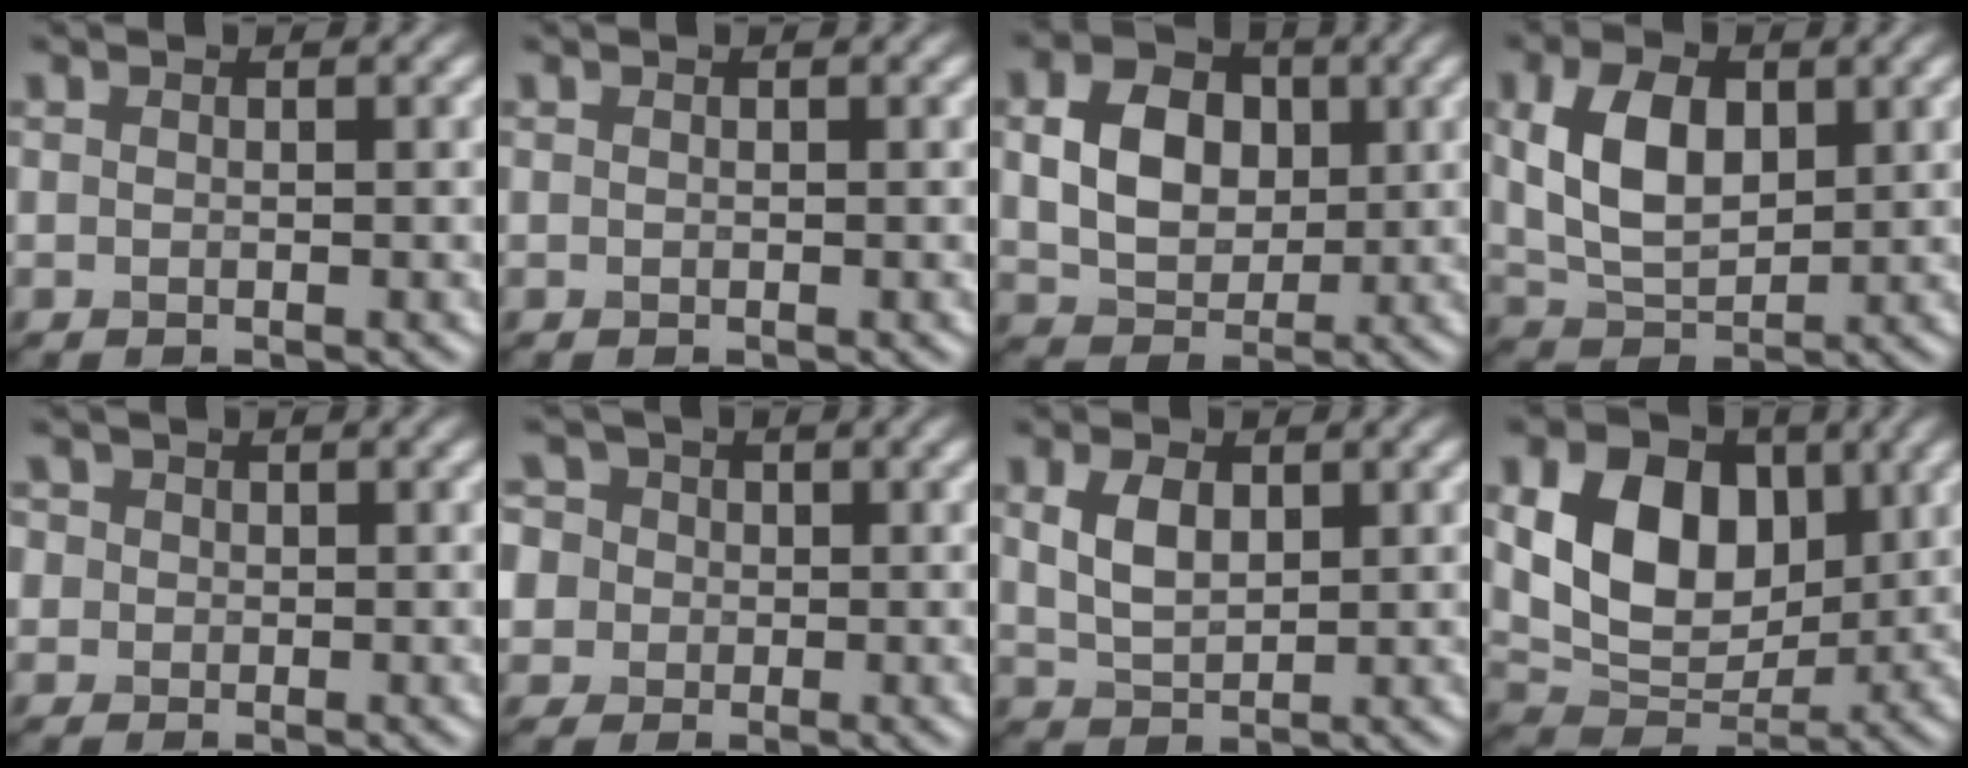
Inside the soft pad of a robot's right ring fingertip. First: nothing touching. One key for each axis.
{"total": 0.0}
{"total": 5.9, "fx": 1.1, "fy": 4.5, "fz": 3.8, "tx": -0.078, "ty": 0.003, "tz": 0.017}
{"total": 6.7, "fx": 1.6, "fy": 4.0, "fz": 5.1, "tx": -0.103, "ty": 0.005, "tz": 0.031}
{"total": 3.1, "fx": 1.1, "fy": 2.6, "fz": 1.2, "tx": -0.018, "ty": 0.015, "tz": 0.003}
{"total": 7.5, "fx": 1.7, "fy": 6.7, "fz": 2.9, "tx": -0.061, "ty": 0.038, "tz": -0.005}
{"total": 3.4, "fx": 1.1, "fy": 2.1, "fz": 2.5, "tx": -0.056, "ty": 0.002, "tz": 0.025}
{"total": 9.1, "fx": 2.1, "fy": 6.4, "fz": 6.1, "tx": -0.114, "ty": -0.004, "tz": 0.036}